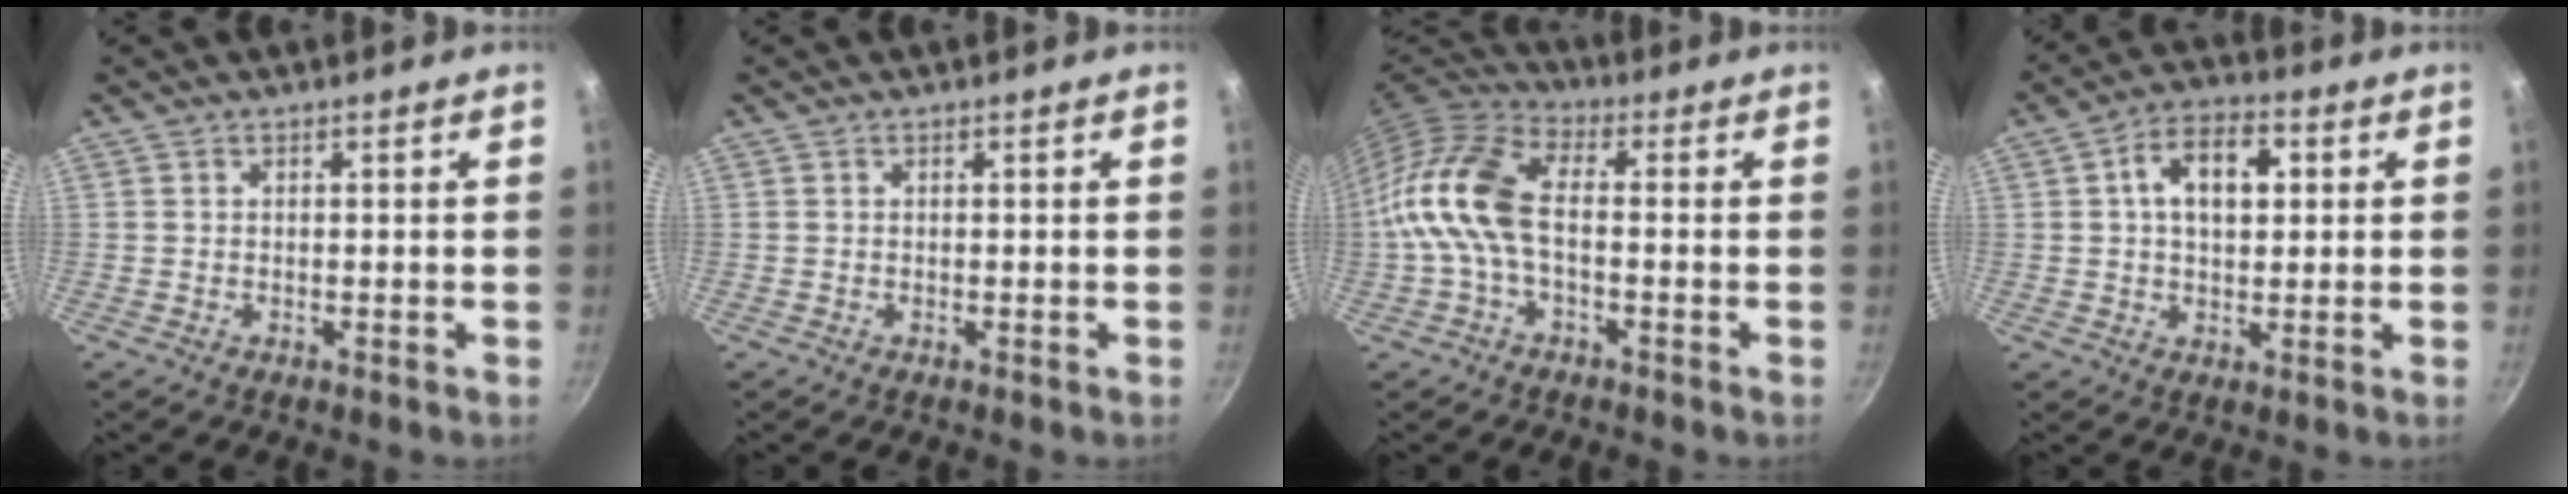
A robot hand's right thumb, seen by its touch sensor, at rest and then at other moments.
{"total": 0.0}
{"total": 11.7, "force": [-1.5, 6.3, 9.8], "torque": [-0.201, 0.035, -0.048]}
{"total": 9.9, "force": [2.1, 6.1, 7.5], "torque": [-0.100, 0.010, 0.026]}